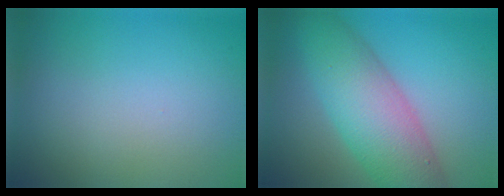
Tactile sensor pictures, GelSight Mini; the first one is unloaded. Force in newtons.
{"total": 8.4, "press": 8.4, "slide": 0.0}